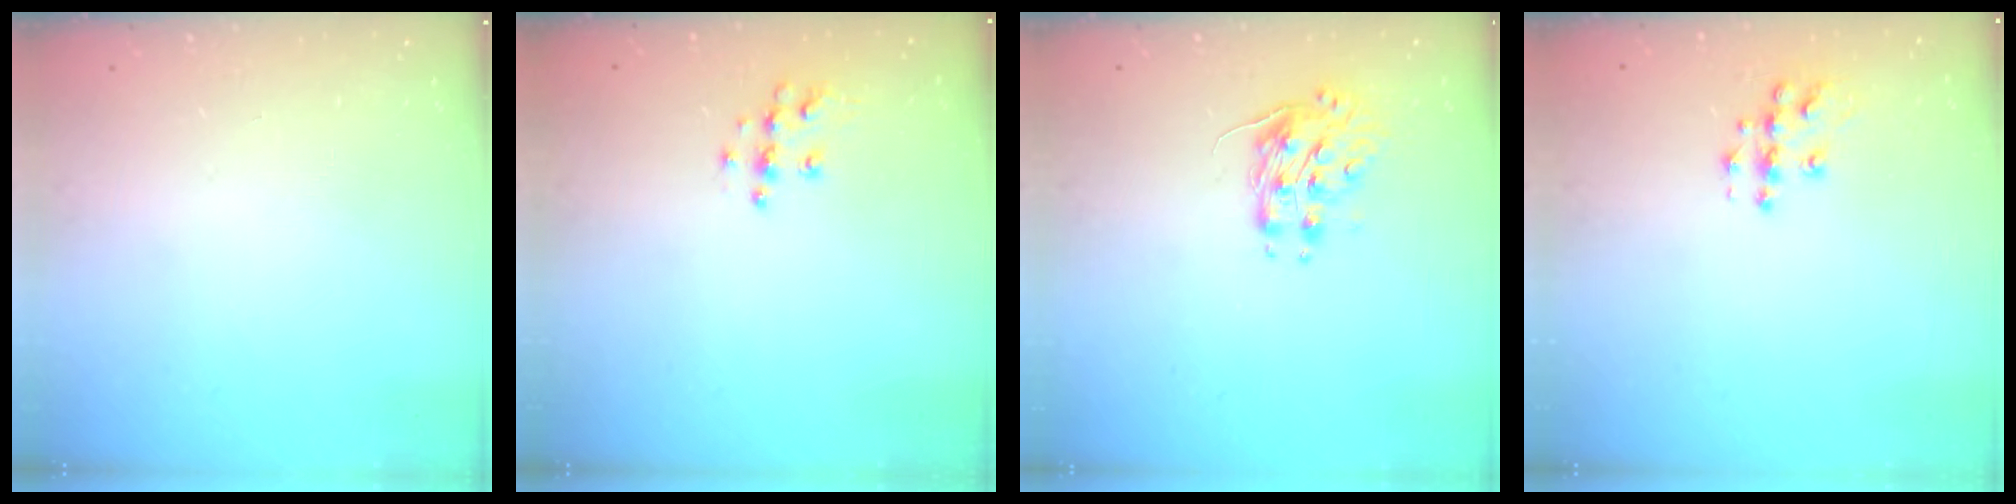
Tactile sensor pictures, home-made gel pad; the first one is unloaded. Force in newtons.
{"total": 7.4, "press": 7.4, "slide": 0.2}
{"total": 8.2, "press": 8.1, "slide": 0.3}
{"total": 9.5, "press": 9.5, "slide": 0.6}